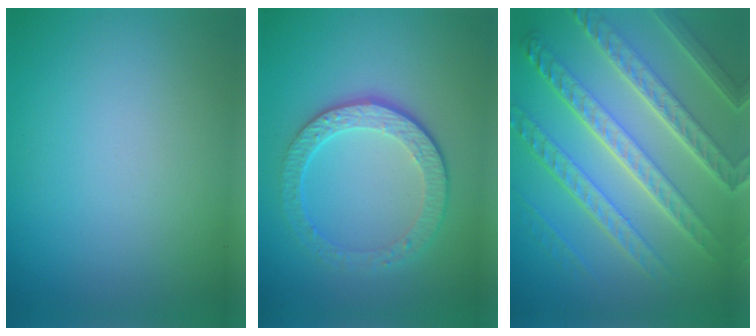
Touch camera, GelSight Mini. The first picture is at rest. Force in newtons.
{"total": 4.7, "press": 3.4, "slide": 3.3}
{"total": 9.0, "press": 6.4, "slide": 6.4}